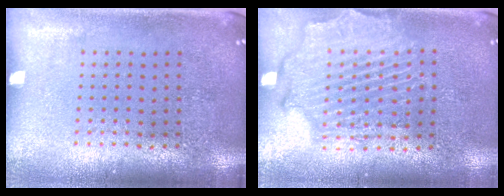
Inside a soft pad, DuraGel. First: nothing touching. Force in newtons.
{"total": 2.3, "press": 2.2, "slide": 0.6}